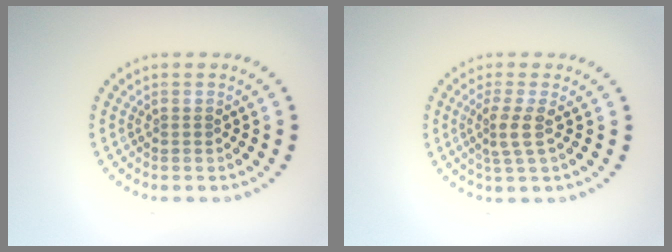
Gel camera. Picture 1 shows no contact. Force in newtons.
{"total": 2.4, "press": 1.8, "slide": 1.6}